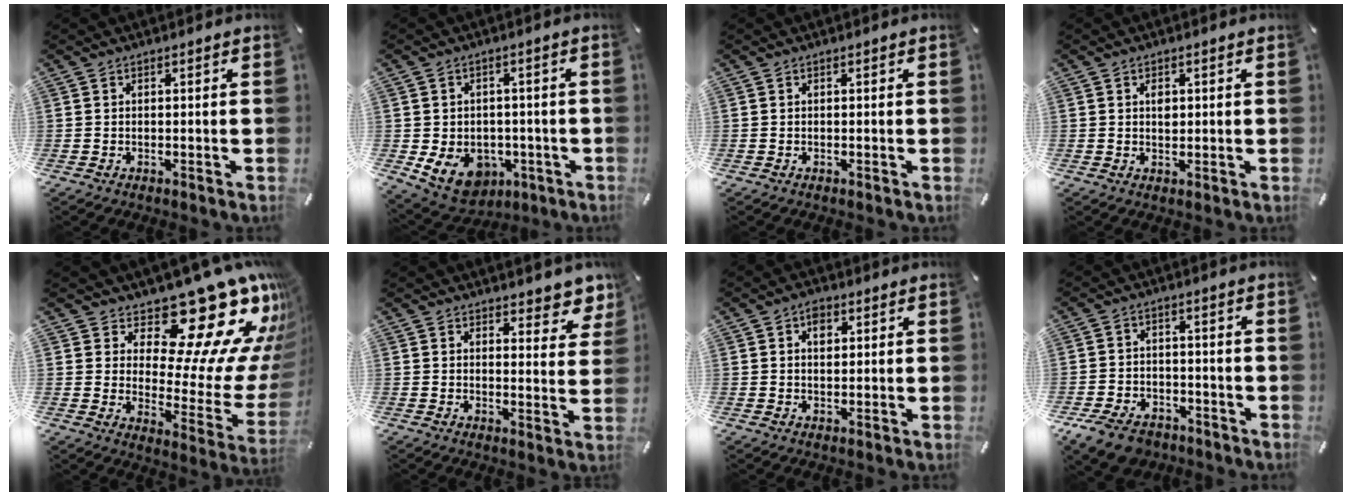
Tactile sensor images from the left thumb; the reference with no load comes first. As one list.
[{"total": 9.7, "force": [-3.3, 7.8, 4.9], "torque": [-0.087, 0.013, -0.054]}, {"total": 0.0}, {"total": 1.8, "force": [0.4, 1.2, 1.3], "torque": [-0.020, 0.000, 0.004]}, {"total": 23.7, "force": [15.8, 8.6, 15.3], "torque": [-0.188, -0.141, 0.264]}, {"total": 4.9, "force": [4.3, 2.1, 1.0], "torque": [0.005, -0.038, 0.075]}, {"total": 3.2, "force": [1.1, 2.2, 2.1], "torque": [-0.023, -0.002, 0.013]}, {"total": 7.7, "force": [-5.3, 4.6, 3.1], "torque": [-0.071, 0.024, -0.101]}]